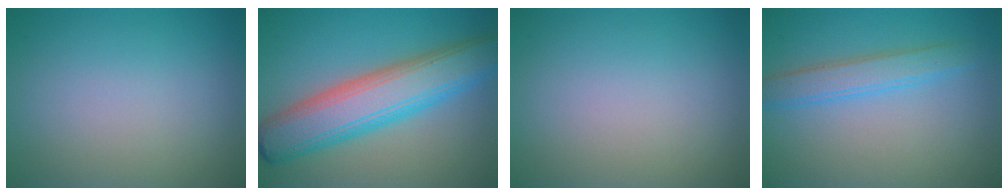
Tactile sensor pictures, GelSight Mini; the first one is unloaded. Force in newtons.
{"total": 8.8, "press": 8.8, "slide": 0.1}
{"total": 0.0}
{"total": 3.0, "press": 2.9, "slide": 0.2}